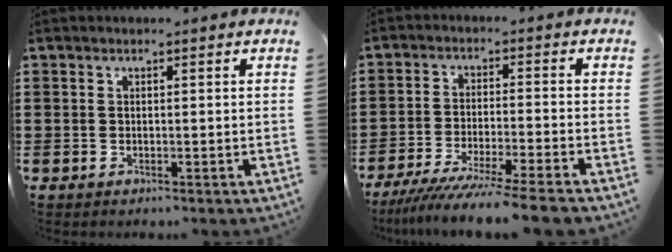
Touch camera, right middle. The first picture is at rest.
{"total": 6.9, "force": [-6.3, -0.8, 2.6], "torque": [-0.047, -0.020, -0.120]}